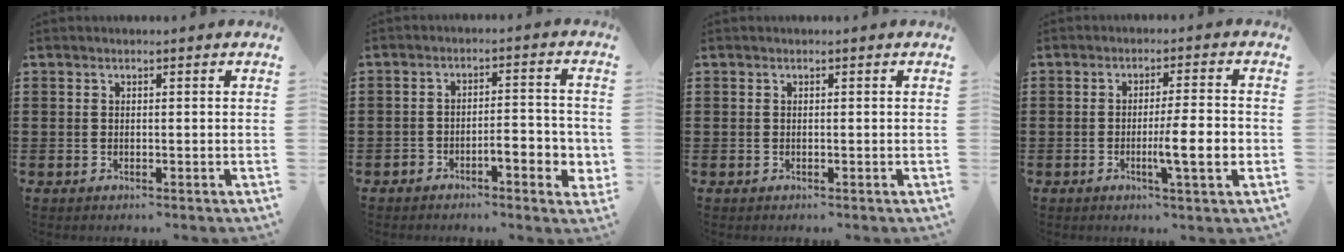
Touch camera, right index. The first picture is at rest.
{"total": 4.5, "force": [-2.4, 1.6, 3.4], "torque": [-0.058, 0.006, -0.045]}
{"total": 0.0}
{"total": 7.7, "force": [-1.8, 0.7, 7.4], "torque": [-0.111, -0.009, -0.031]}